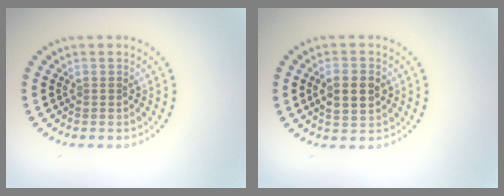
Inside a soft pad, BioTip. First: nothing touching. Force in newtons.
{"total": 3.4, "press": 3.4, "slide": 0.0}